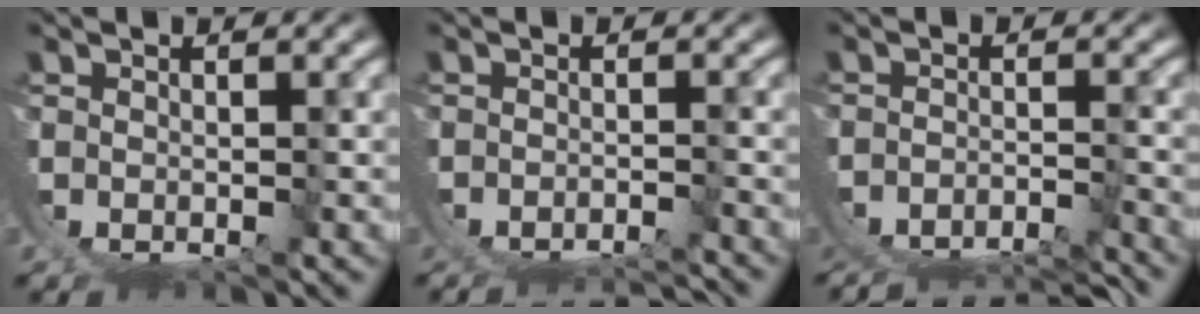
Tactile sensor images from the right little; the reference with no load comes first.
{"total": 6.1, "force": [-5.5, 2.1, 1.7], "torque": [-0.032, -0.017, -0.079]}
{"total": 8.7, "force": [-7.5, 2.7, 3.4], "torque": [-0.049, -0.033, -0.103]}